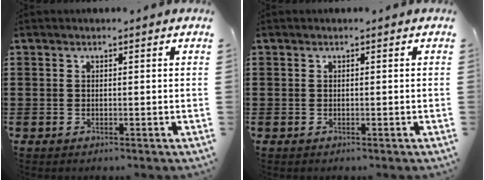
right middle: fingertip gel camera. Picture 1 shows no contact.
{"total": 0.0}